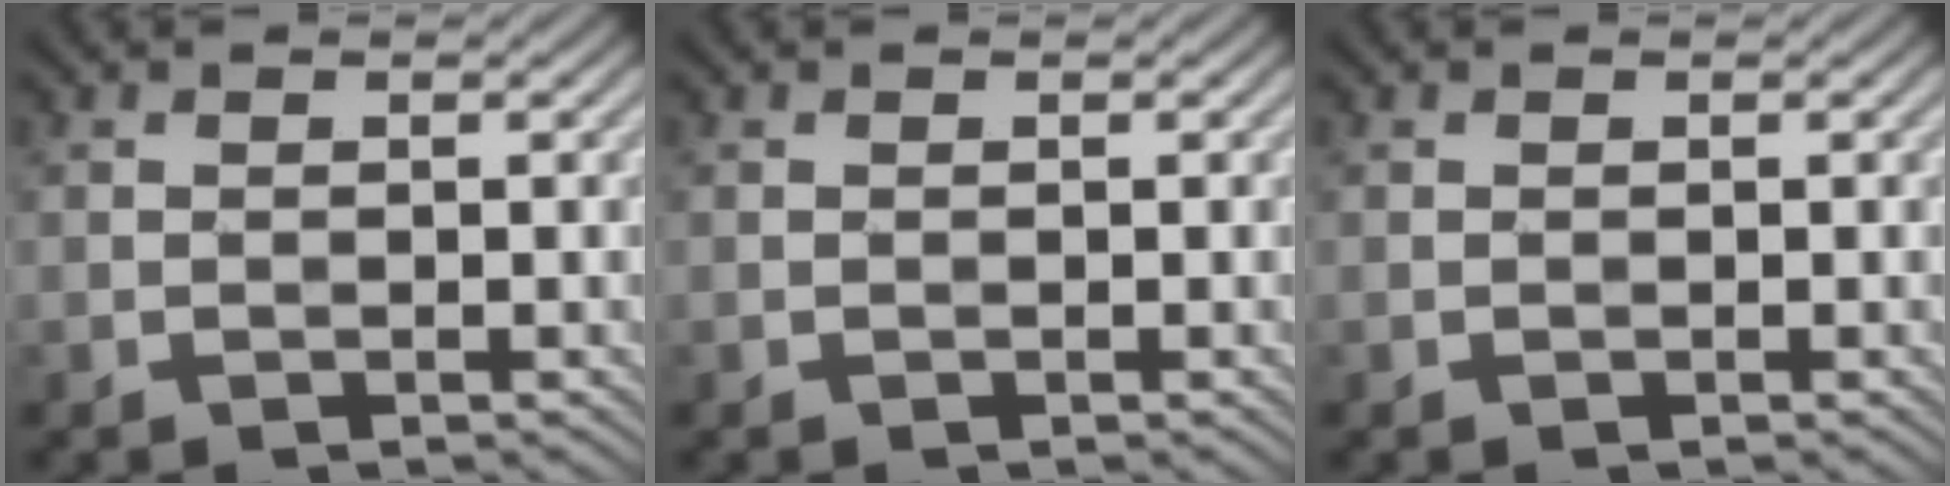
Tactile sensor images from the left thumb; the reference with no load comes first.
{"total": 0.0}
{"total": 0.0}